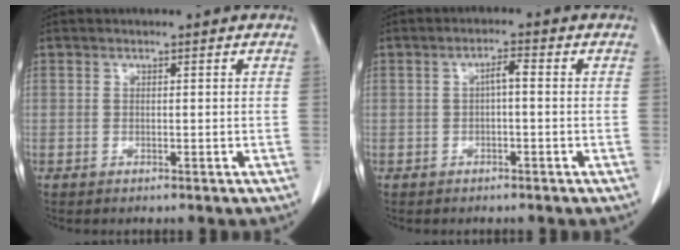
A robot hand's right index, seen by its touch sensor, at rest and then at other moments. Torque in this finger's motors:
{"motor_torque": [0.36, -0.05, 0.01, 0.04]}